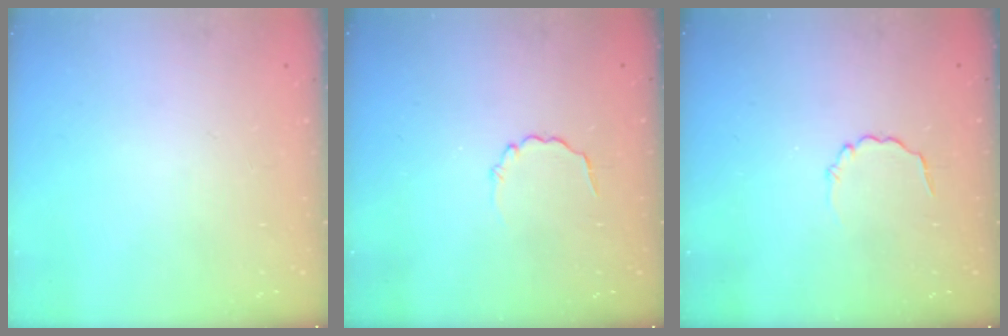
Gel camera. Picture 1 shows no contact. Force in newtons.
{"total": 2.3, "press": 2.1, "slide": 0.9}
{"total": 2.3, "press": 2.1, "slide": 0.9}